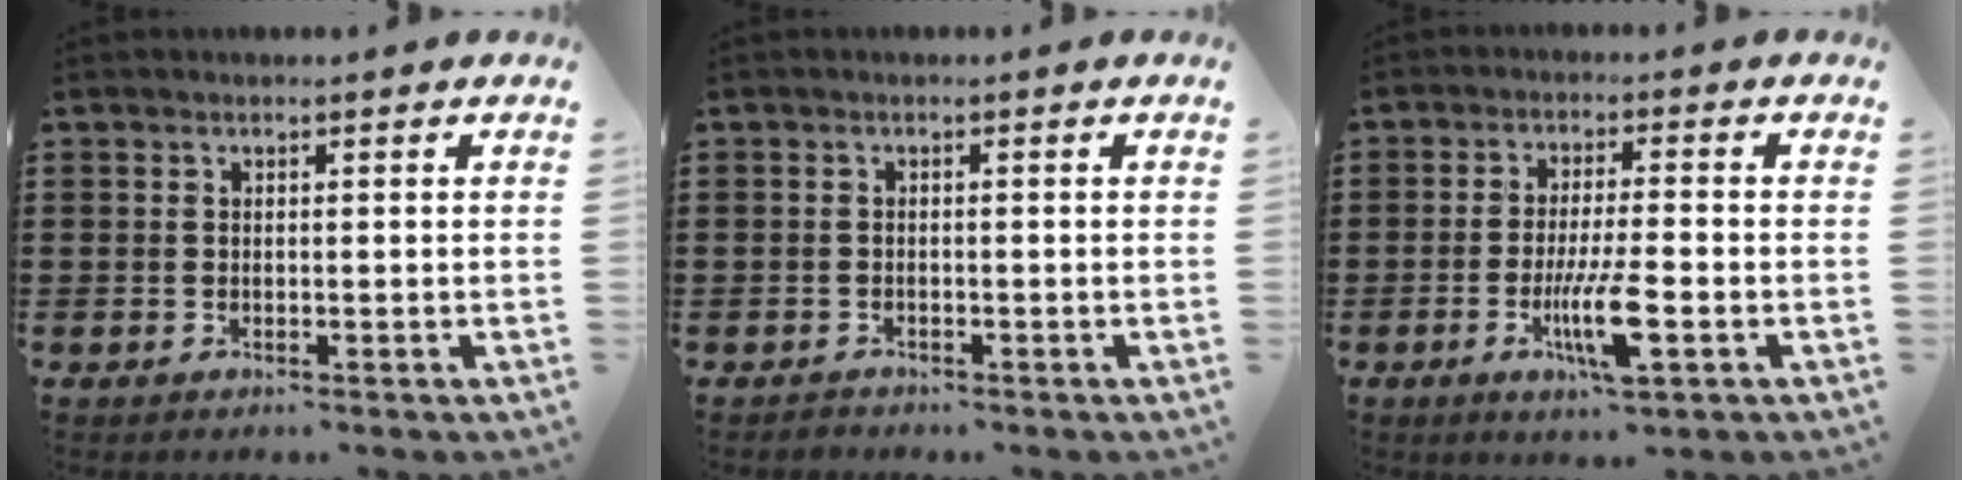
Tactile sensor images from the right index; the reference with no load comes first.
{"total": 1.0, "force": [-1.0, 0.2, 0.0], "torque": [-0.003, 0.001, -0.021]}
{"total": 8.1, "force": [-2.8, 1.4, 7.5], "torque": [-0.146, -0.017, -0.050]}